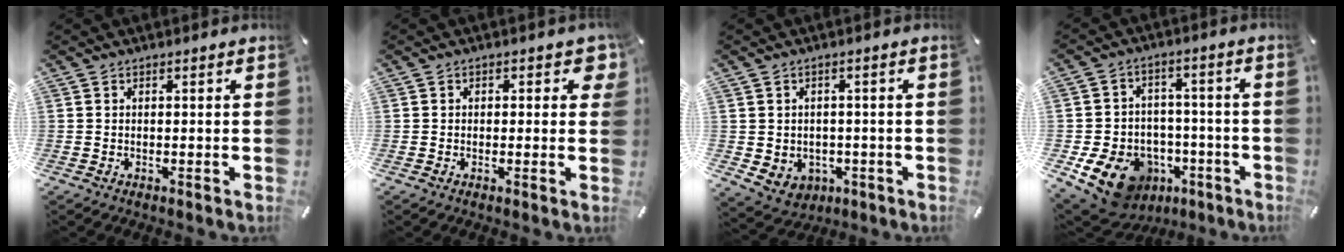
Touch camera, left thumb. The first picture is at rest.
{"total": 2.9, "force": [0.6, 1.9, 2.1], "torque": [-0.018, 0.001, 0.004]}
{"total": 4.4, "force": [-0.3, 4.3, 0.8], "torque": [-0.013, 0.002, -0.001]}
{"total": 14.8, "force": [-6.4, 11.6, 6.5], "torque": [-0.108, 0.037, -0.099]}